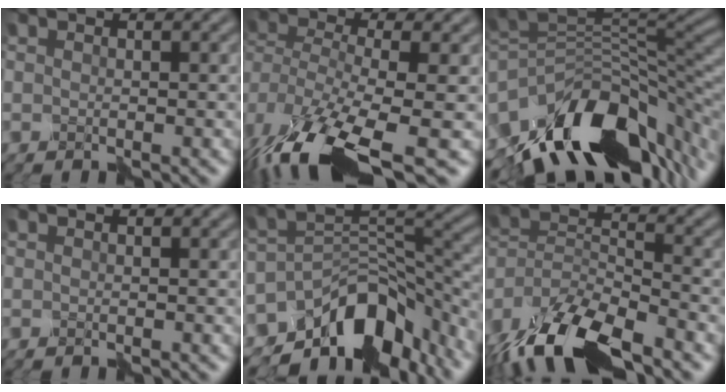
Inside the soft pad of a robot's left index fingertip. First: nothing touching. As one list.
[{"total": 13.1, "force": [-7.3, 5.4, 9.4], "torque": [-0.232, -0.031, -0.096]}, {"total": 13.3, "force": [-6.9, 7.5, 8.6], "torque": [-0.144, 0.013, -0.118]}, {"total": 0.0}, {"total": 10.7, "force": [-7.5, 5.2, 5.6], "torque": [-0.073, 0.007, -0.128]}, {"total": 12.3, "force": [-9.3, 4.0, 7.1], "torque": [-0.144, -0.010, -0.167]}]